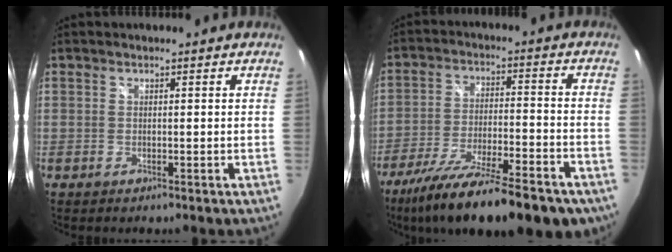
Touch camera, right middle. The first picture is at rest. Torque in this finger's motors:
{"motor_torque": [1.17, -0.97, 0.34, 0.17]}